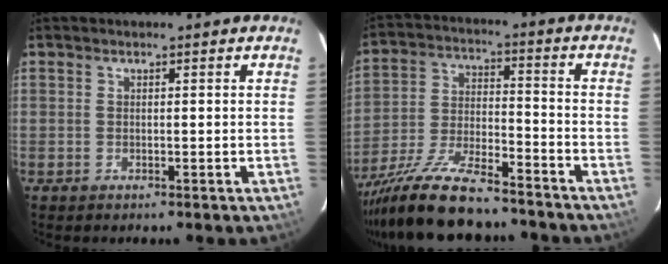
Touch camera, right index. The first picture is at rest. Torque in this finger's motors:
{"motor_torque": [1.11, -1.04, 0.73, 0.19]}